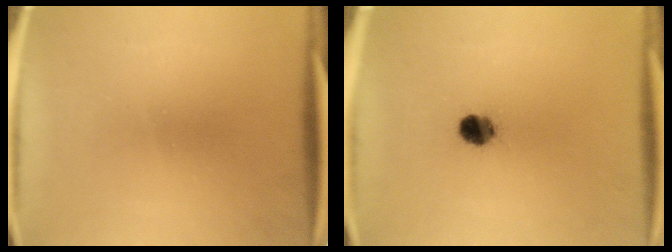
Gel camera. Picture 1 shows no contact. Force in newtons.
{"total": 4.9}